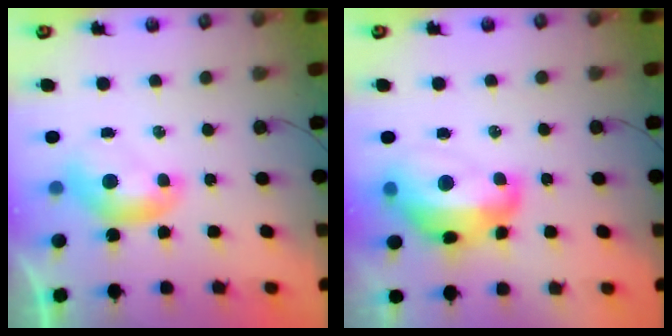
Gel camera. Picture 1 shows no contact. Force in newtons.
{"total": 11.5, "press": 11.4, "slide": 1.4}